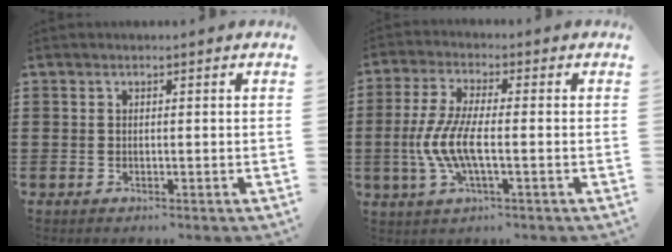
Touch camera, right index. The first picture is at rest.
{"total": 7.5, "force": [-1.9, 2.2, 7.0], "torque": [-0.170, -0.015, -0.046]}